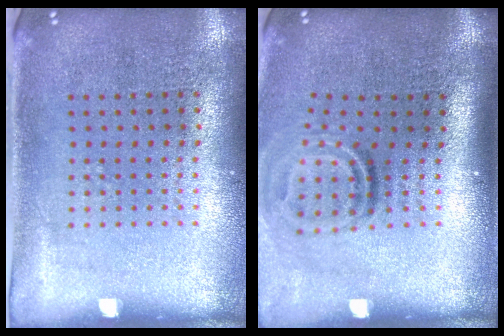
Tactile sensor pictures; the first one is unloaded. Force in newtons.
{"total": 2.0, "press": 1.1, "slide": 1.6}